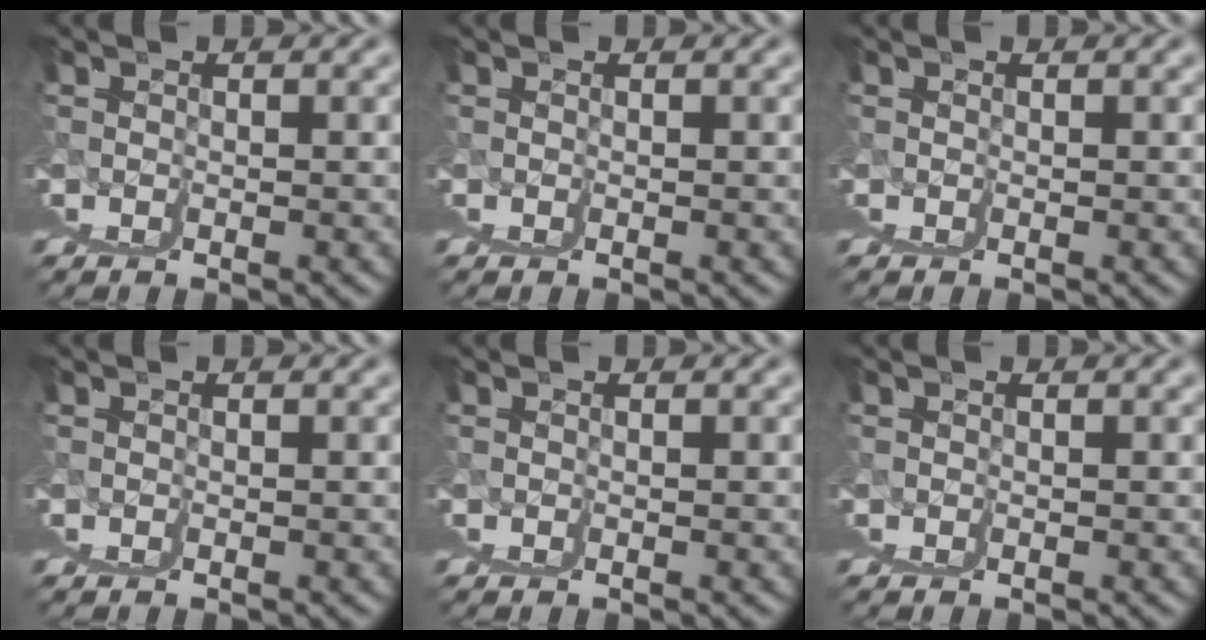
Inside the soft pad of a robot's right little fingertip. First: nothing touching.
{"total": 0.0}
{"total": 0.0}
{"total": 0.0}
{"total": 0.0}
{"total": 0.0}